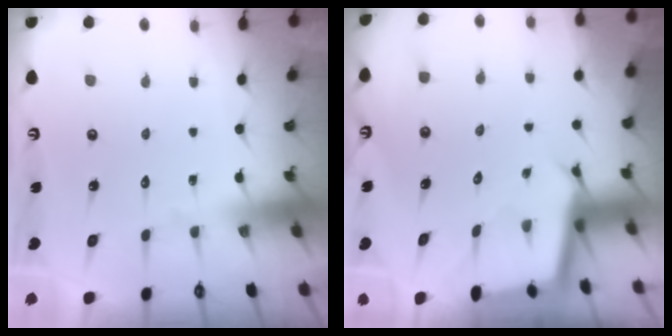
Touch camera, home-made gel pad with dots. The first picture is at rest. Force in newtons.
{"total": 2.7, "press": 2.7, "slide": 0.1}